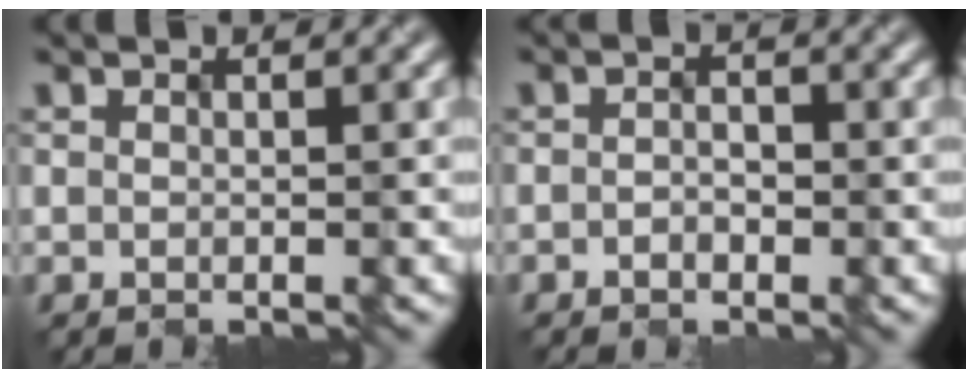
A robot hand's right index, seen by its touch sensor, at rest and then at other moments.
{"total": 1.7, "force": [-0.6, 1.2, 1.2], "torque": [-0.015, 0.001, -0.012]}